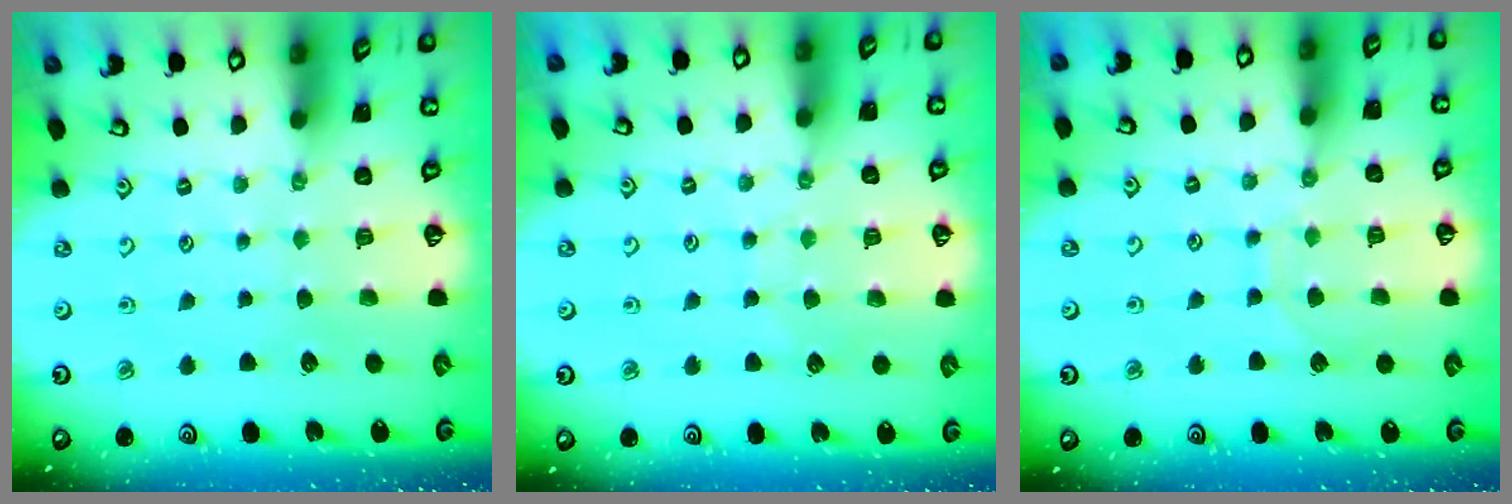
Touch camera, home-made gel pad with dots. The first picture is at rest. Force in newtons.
{"total": 5.2, "press": 5.1, "slide": 0.7}
{"total": 7.2, "press": 7.2, "slide": 0.6}